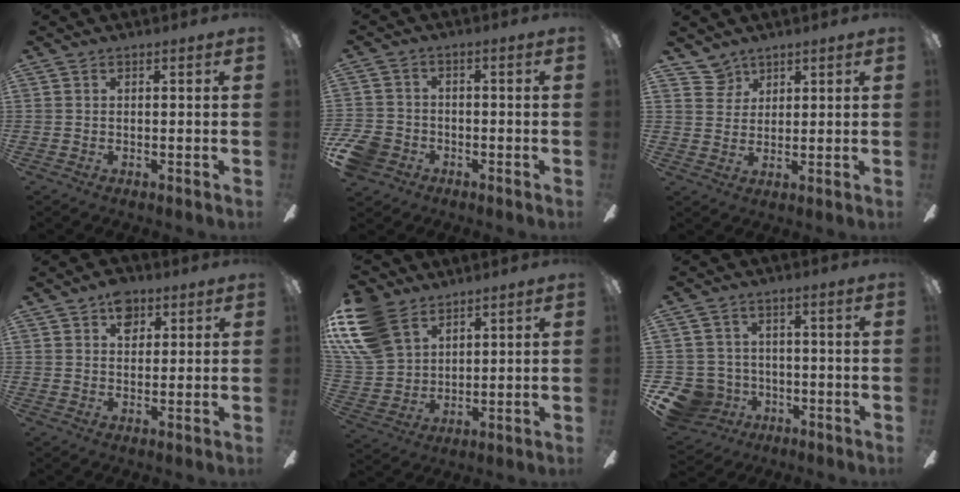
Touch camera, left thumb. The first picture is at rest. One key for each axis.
{"total": 6.7, "fx": -3.4, "fy": 5.2, "fz": 2.7, "tx": -0.073, "ty": 0.024, "tz": -0.066}
{"total": 5.1, "fx": 3.8, "fy": 3.4, "fz": 0.2, "tx": -0.006, "ty": -0.015, "tz": 0.072}
{"total": 6.0, "fx": 3.2, "fy": 4.0, "fz": 3.1, "tx": -0.028, "ty": -0.003, "tz": 0.054}
{"total": 16.5, "fx": 9.6, "fy": 10.7, "fz": 8.0, "tx": -0.209, "ty": -0.035, "tz": 0.183}
{"total": 8.7, "fx": -3.6, "fy": 7.6, "fz": 2.2, "tx": -0.079, "ty": 0.027, "tz": -0.062}